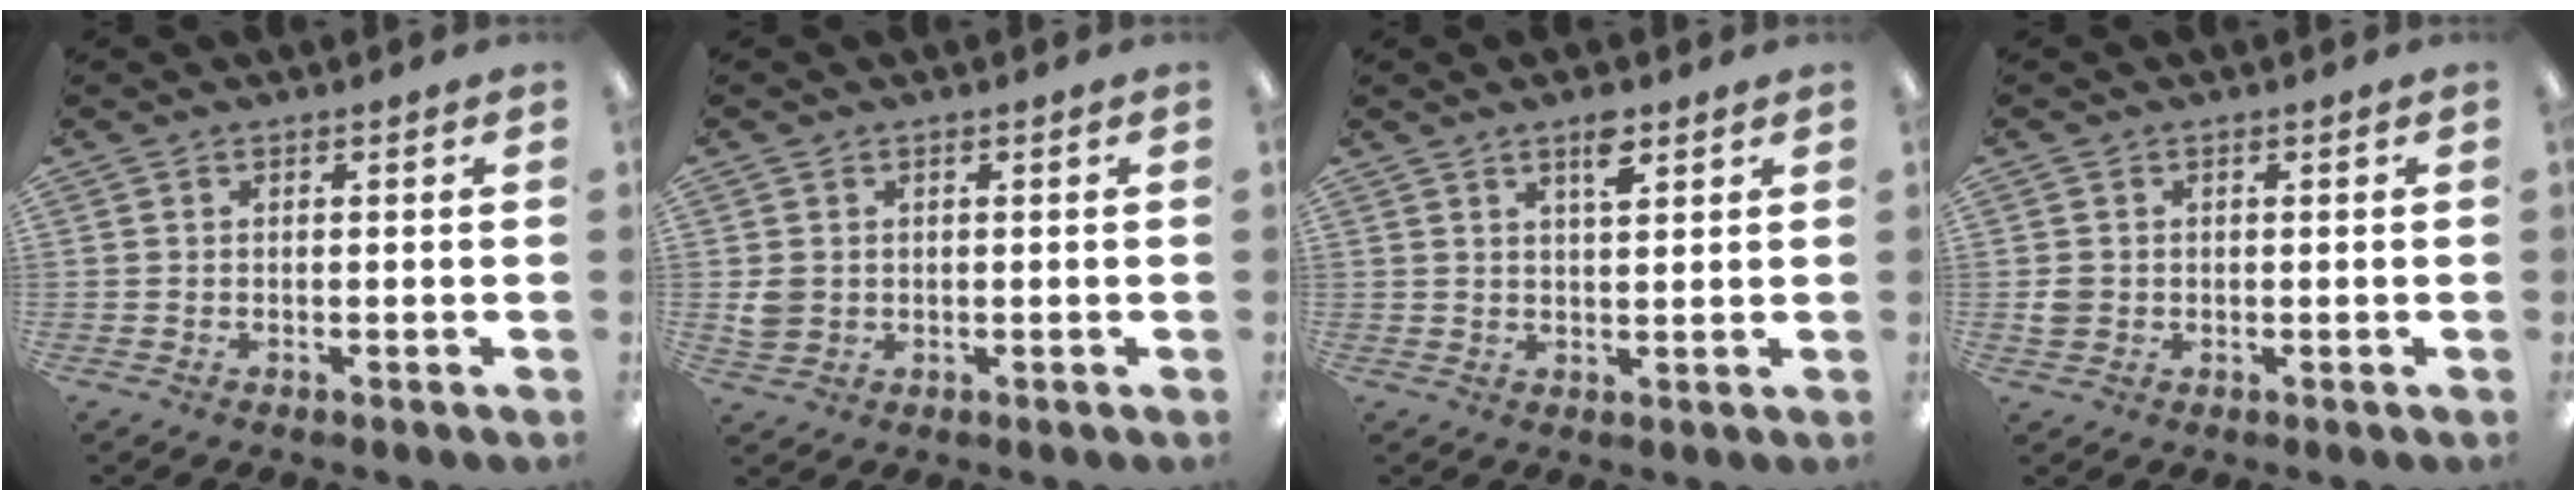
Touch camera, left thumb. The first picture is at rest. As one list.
[{"total": 3.4, "force": [0.4, 3.2, 1.3], "torque": [-0.017, 0.003, 0.009]}, {"total": 4.8, "force": [3.1, 1.6, 3.3], "torque": [-0.049, -0.008, 0.050]}, {"total": 2.9, "force": [0.1, 2.7, 0.9], "torque": [-0.009, 0.001, 0.000]}]